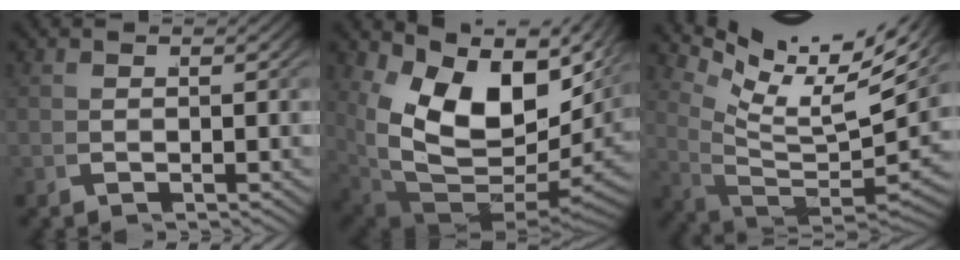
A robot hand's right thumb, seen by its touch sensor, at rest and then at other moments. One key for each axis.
{"total": 18.2, "fx": 1.4, "fy": 11.7, "fz": 14.0, "tx": -0.268, "ty": -0.051, "tz": 0.050}
{"total": 12.7, "fx": 4.7, "fy": 6.8, "fz": 9.7, "tx": -0.166, "ty": -0.020, "tz": 0.079}